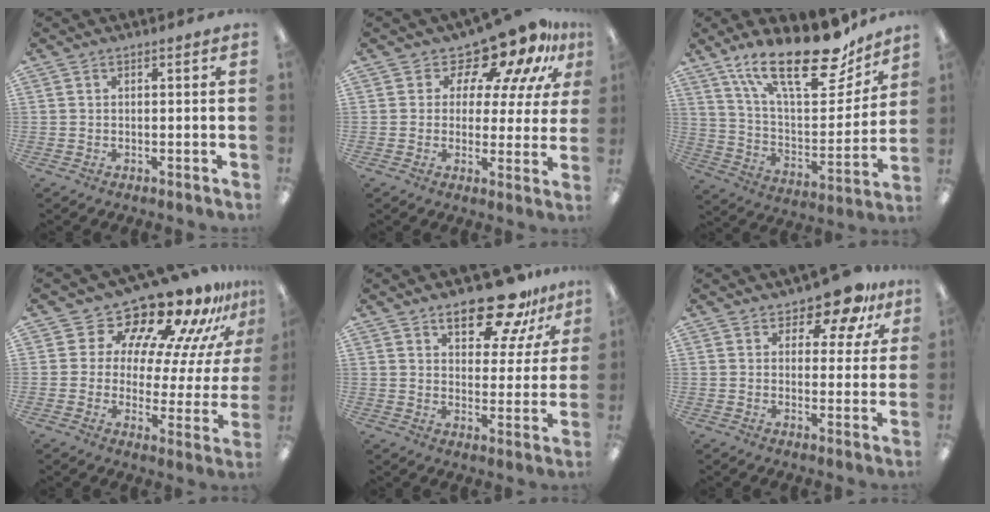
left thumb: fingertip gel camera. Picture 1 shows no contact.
{"total": 11.5, "force": [9.4, 4.6, 4.8], "torque": [-0.085, -0.080, 0.160]}
{"total": 25.2, "force": [17.8, 9.0, 15.3], "torque": [-0.246, -0.108, 0.303]}
{"total": 17.1, "force": [15.0, 6.2, 5.5], "torque": [-0.102, -0.132, 0.254]}
{"total": 15.2, "force": [11.3, 6.1, 8.1], "torque": [-0.104, -0.070, 0.191]}
{"total": 9.3, "force": [7.1, 4.0, 4.4], "torque": [-0.056, -0.046, 0.124]}